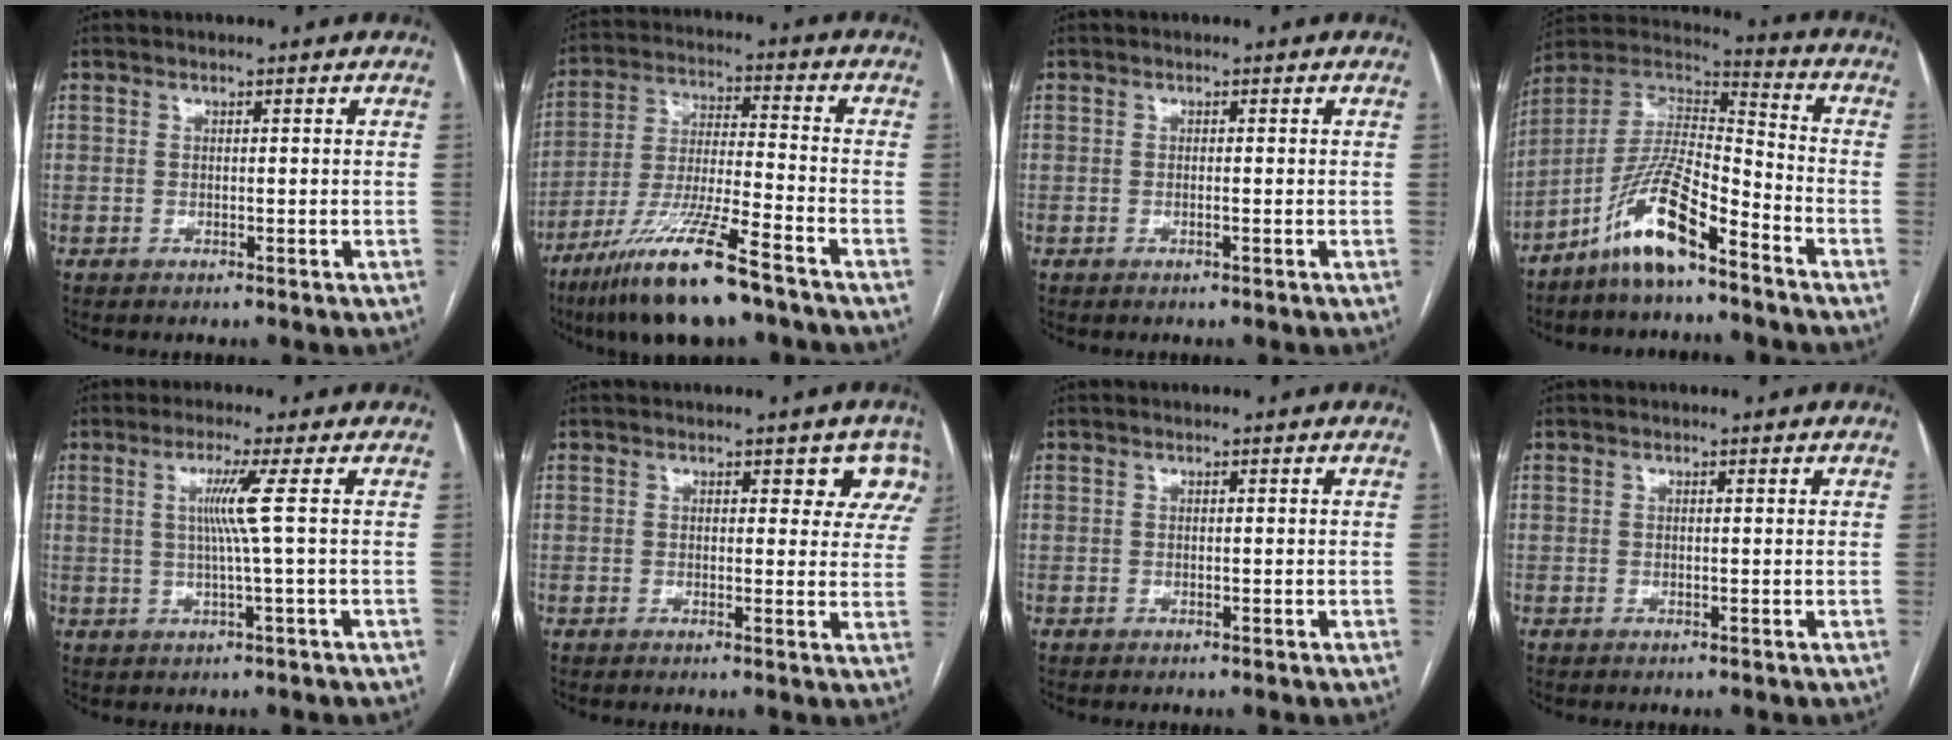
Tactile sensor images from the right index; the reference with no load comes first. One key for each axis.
{"total": 15.3, "fx": -10.4, "fy": 1.2, "fz": 11.1, "tx": -0.232, "ty": -0.036, "tz": -0.191}
{"total": 0.0}
{"total": 12.9, "fx": -8.5, "fy": 2.2, "fz": 9.4, "tx": -0.189, "ty": 0.013, "tz": -0.160}
{"total": 4.6, "fx": 0.7, "fy": -1.7, "fz": 4.2, "tx": -0.086, "ty": -0.003, "tz": 0.016}
{"total": 5.4, "fx": 3.6, "fy": 3.1, "fz": 2.5, "tx": 0.002, "ty": -0.003, "tz": 0.022}
{"total": 0.0}
{"total": 0.0}